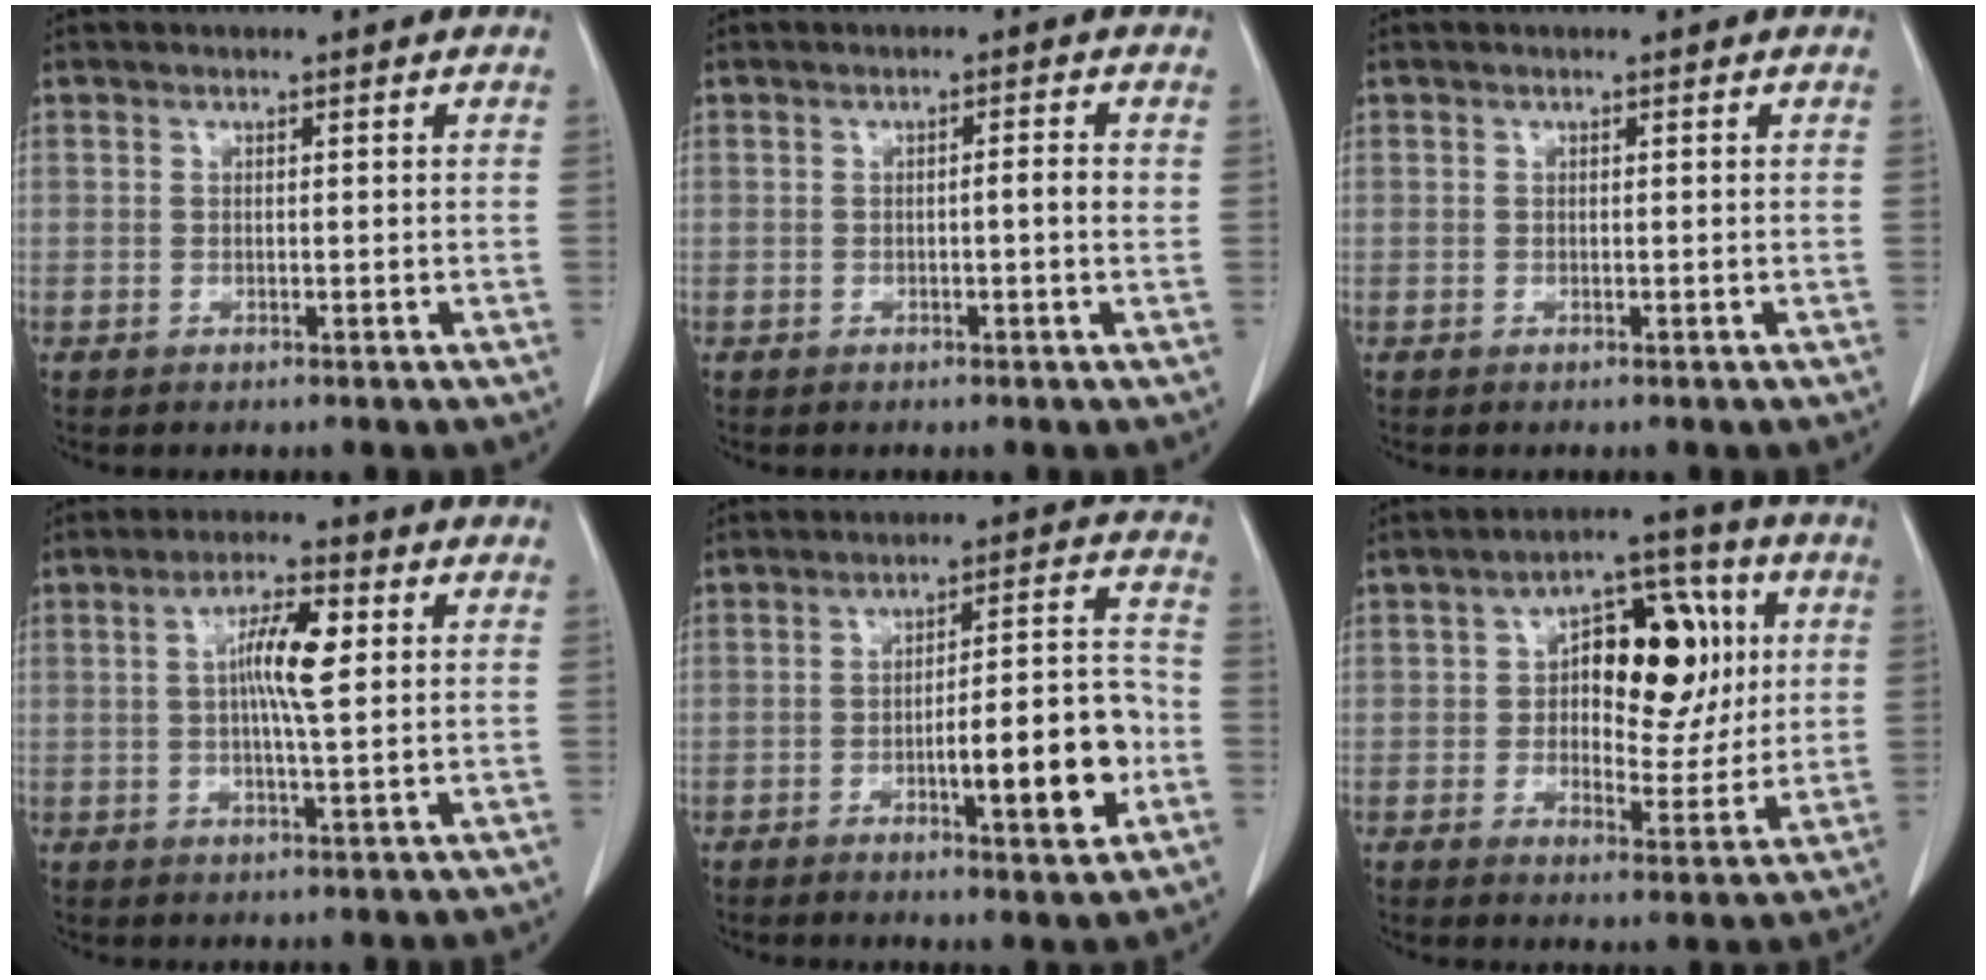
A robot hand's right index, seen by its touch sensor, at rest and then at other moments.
{"total": 1.9, "force": [-0.1, -0.1, 1.9], "torque": [-0.026, 0.002, -0.003]}
{"total": 0.0}
{"total": 6.7, "force": [1.2, 0.6, 6.5], "torque": [-0.120, 0.006, 0.017]}
{"total": 12.1, "force": [-3.7, 2.2, 11.3], "torque": [-0.161, 0.016, -0.049]}
{"total": 13.3, "force": [2.5, 6.7, 11.2], "torque": [-0.157, 0.033, 0.041]}